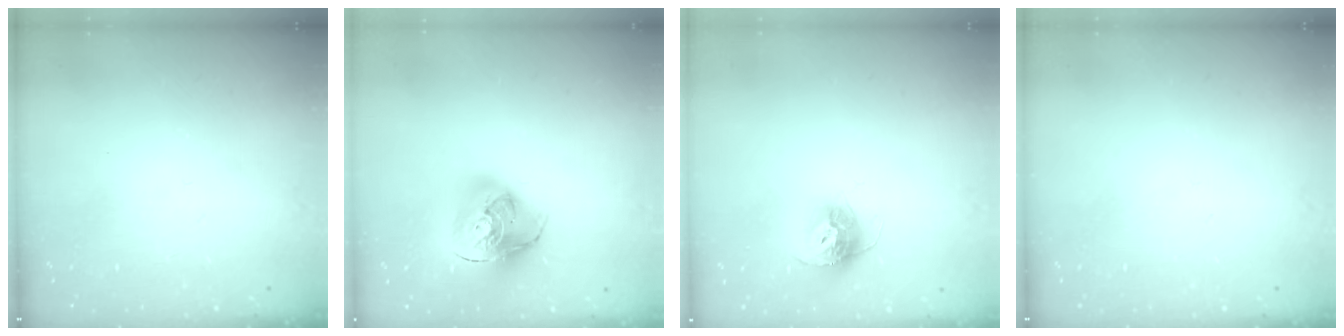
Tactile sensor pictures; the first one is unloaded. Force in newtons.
{"total": 17.1, "press": 17.0, "slide": 2.1}
{"total": 11.2, "press": 11.2, "slide": 0.8}
{"total": 0.0}